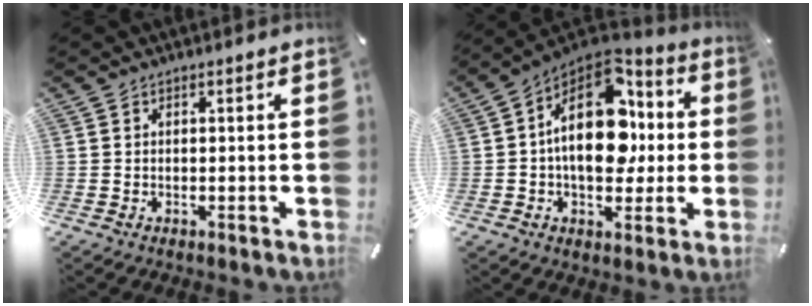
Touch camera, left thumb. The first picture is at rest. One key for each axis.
{"total": 20.6, "fx": 2.8, "fy": 13.6, "fz": 15.2, "tx": -0.235, "ty": -0.013, "tz": 0.050}